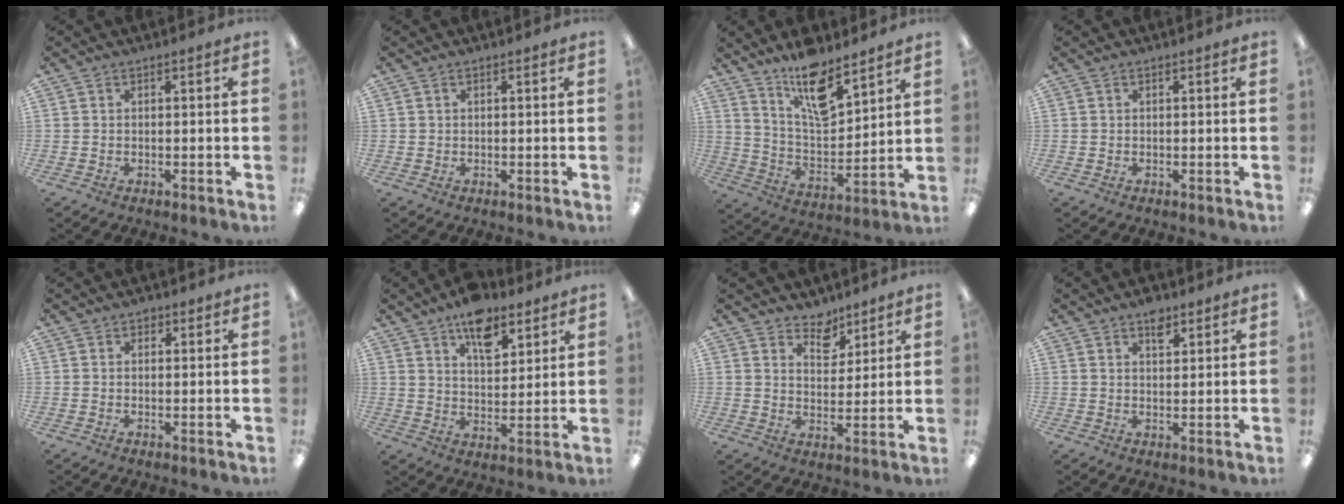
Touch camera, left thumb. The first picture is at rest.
{"total": 0.5, "force": [0.3, 0.4, -0.1], "torque": [0.001, 0.004, 0.004]}
{"total": 14.4, "force": [10.8, 5.1, 8.0], "torque": [-0.138, -0.063, 0.188]}
{"total": 0.0}
{"total": 1.3, "force": [0.7, 1.0, 0.5], "torque": [-0.001, 0.000, 0.010]}
{"total": 11.3, "force": [7.6, 5.7, 6.1], "torque": [-0.083, -0.033, 0.133]}
{"total": 6.1, "force": [5.1, 3.2, 1.0], "torque": [0.000, -0.038, 0.089]}
{"total": 4.4, "force": [3.0, 2.2, 2.2], "torque": [-0.018, -0.015, 0.048]}